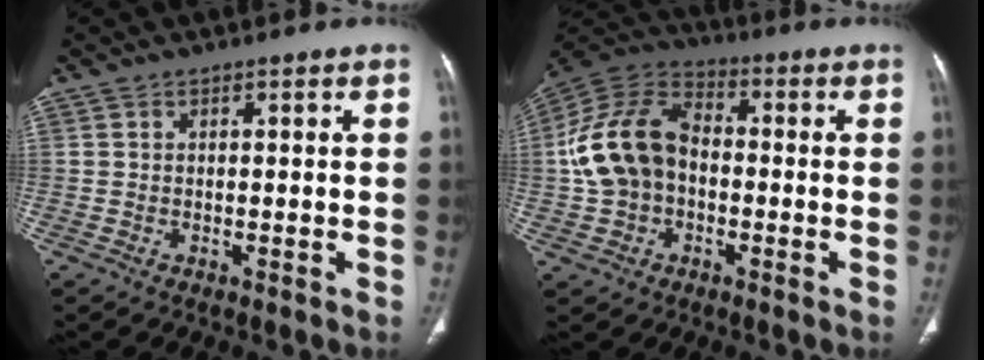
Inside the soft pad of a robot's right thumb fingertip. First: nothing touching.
{"total": 14.9, "force": [-0.8, 10.8, 10.3], "torque": [-0.192, 0.038, -0.025]}